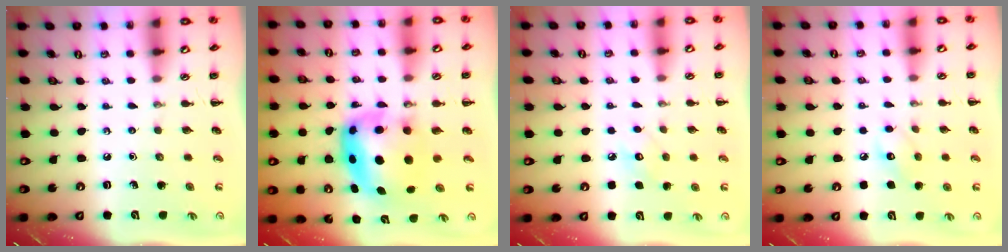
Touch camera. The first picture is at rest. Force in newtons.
{"total": 7.7, "press": 7.4, "slide": 2.2}
{"total": 7.5, "press": 7.2, "slide": 1.8}
{"total": 8.4, "press": 8.3, "slide": 1.3}